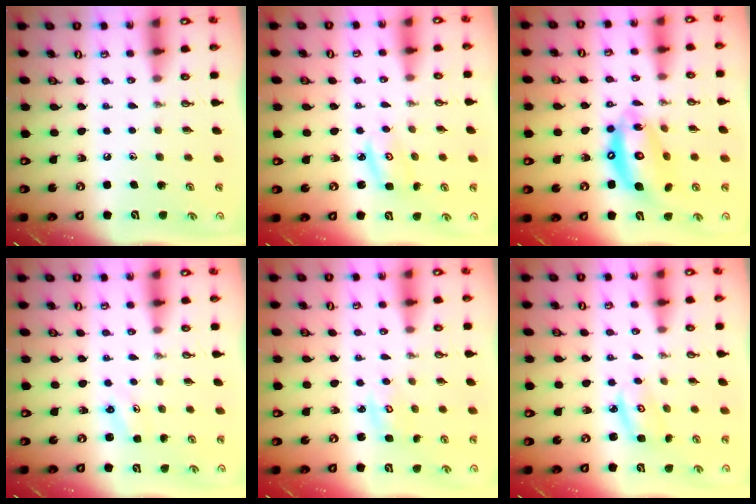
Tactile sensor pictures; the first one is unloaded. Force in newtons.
{"total": 2.9, "press": 2.9, "slide": 0.2}
{"total": 15.7, "press": 15.6, "slide": 1.4}
{"total": 2.5, "press": 2.5, "slide": 0.3}
{"total": 2.7, "press": 2.7, "slide": 0.3}
{"total": 3.1, "press": 3.1, "slide": 0.2}